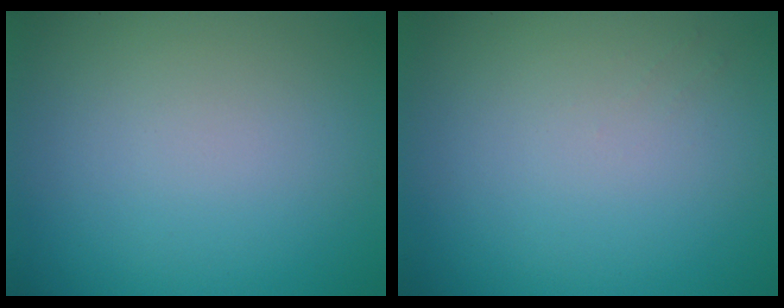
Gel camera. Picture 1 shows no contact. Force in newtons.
{"total": 0.6, "press": 0.5, "slide": 0.3}